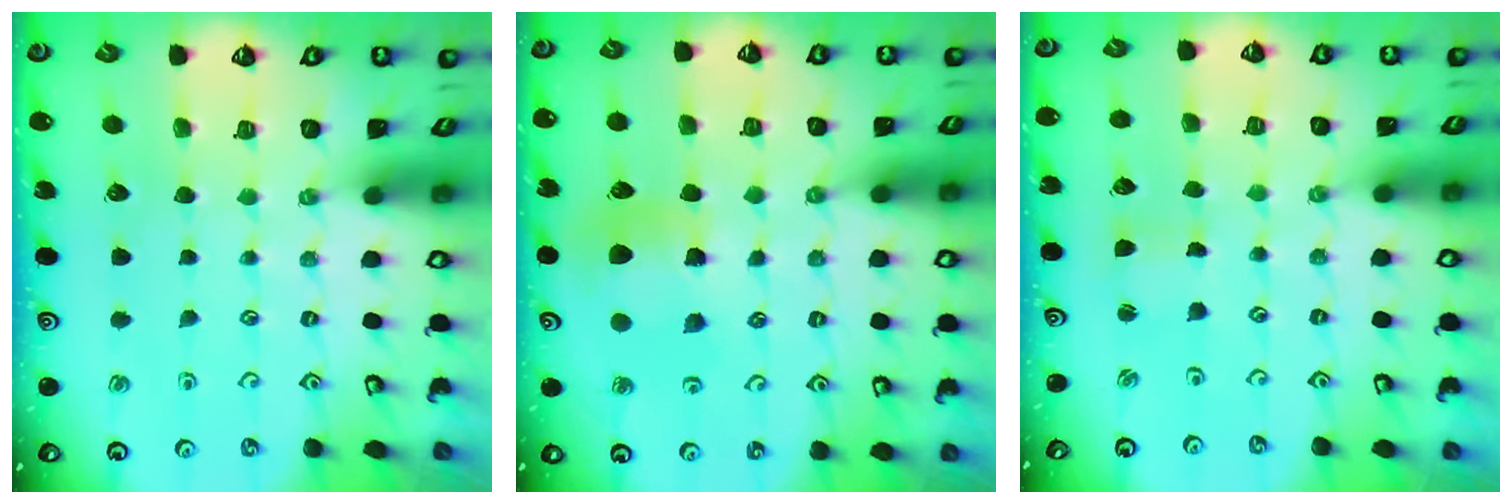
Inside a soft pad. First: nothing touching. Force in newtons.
{"total": 9.7, "press": 9.6, "slide": 1.0}
{"total": 1.7, "press": 1.7, "slide": 0.2}